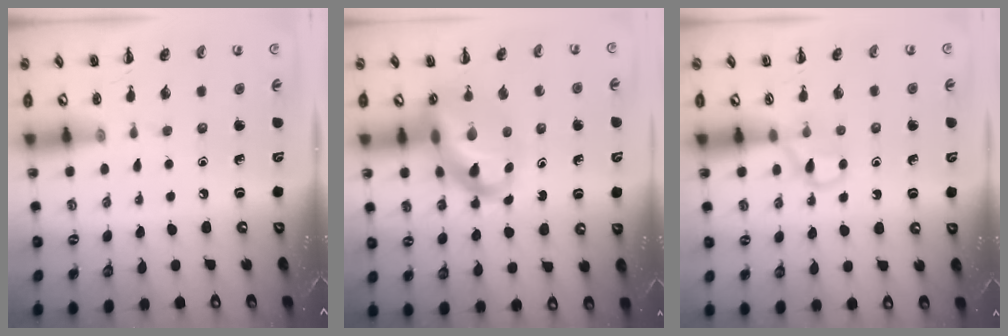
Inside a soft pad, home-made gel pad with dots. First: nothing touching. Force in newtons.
{"total": 14.1, "press": 13.6, "slide": 3.8}
{"total": 4.7, "press": 4.5, "slide": 1.2}